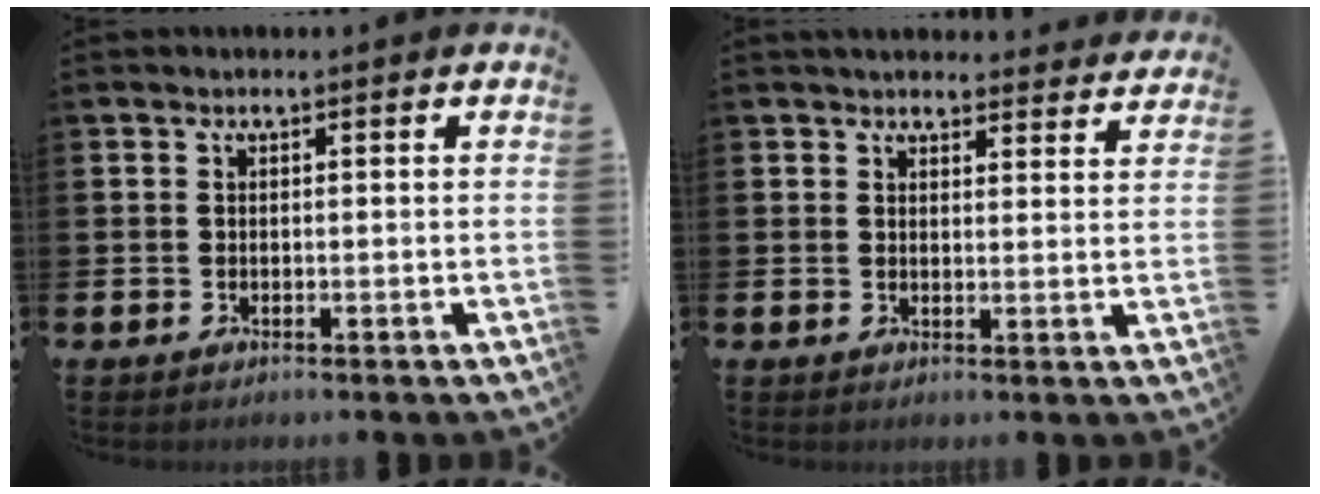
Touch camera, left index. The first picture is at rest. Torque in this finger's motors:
{"motor_torque": [1.02, -1.12, 0.22, 0.04]}